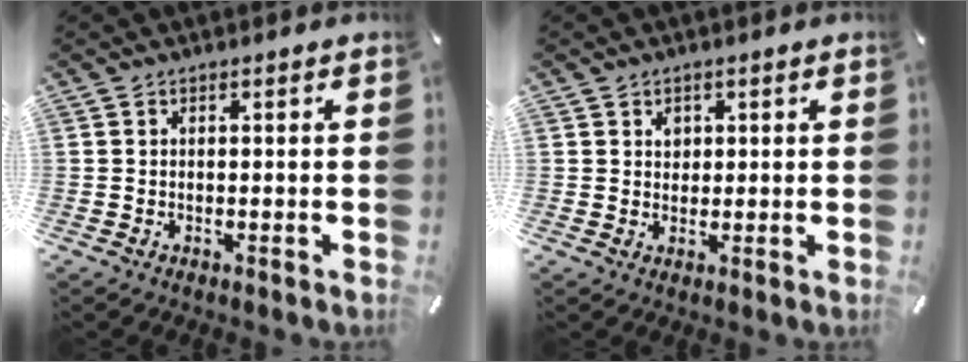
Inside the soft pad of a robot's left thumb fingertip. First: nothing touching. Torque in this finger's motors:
{"motor_torque": [0.42, 0.40, 0.20, -0.33, 0.04]}